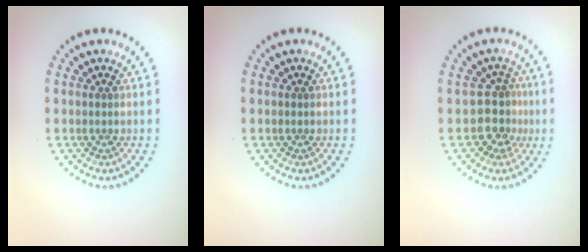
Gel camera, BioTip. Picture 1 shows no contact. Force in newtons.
{"total": 0.0}
{"total": 2.9, "press": 2.1, "slide": 1.9}